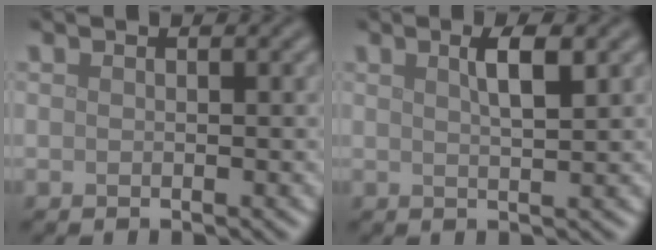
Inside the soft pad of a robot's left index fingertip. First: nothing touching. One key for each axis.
{"total": 2.7, "fx": 1.2, "fy": 0.6, "fz": 2.4, "tx": -0.033, "ty": 0.006, "tz": 0.018}